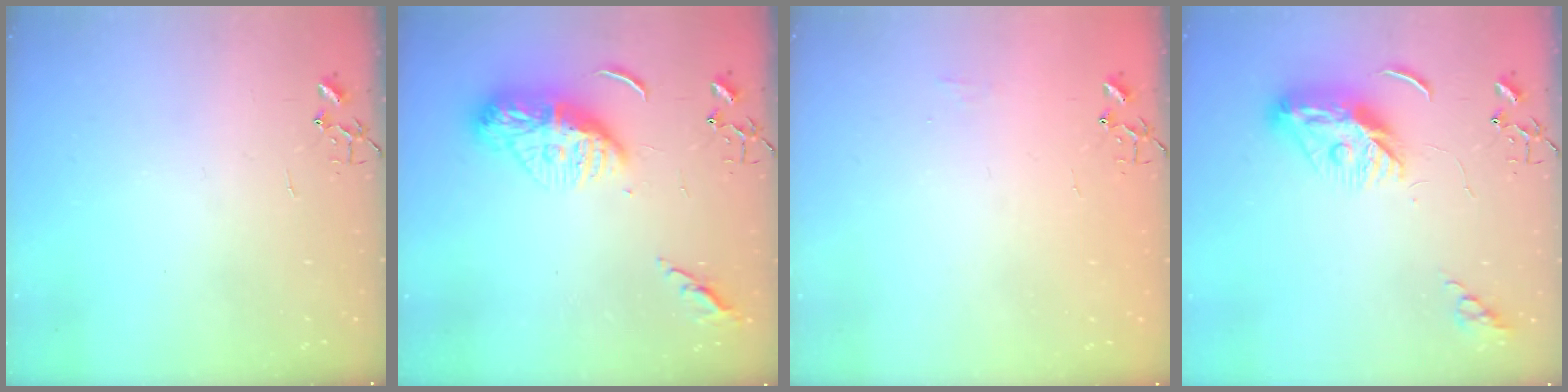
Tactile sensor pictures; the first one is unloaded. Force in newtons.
{"total": 13.3, "press": 13.2, "slide": 1.3}
{"total": 5.1, "press": 5.1, "slide": 0.7}
{"total": 9.5, "press": 9.5, "slide": 0.5}